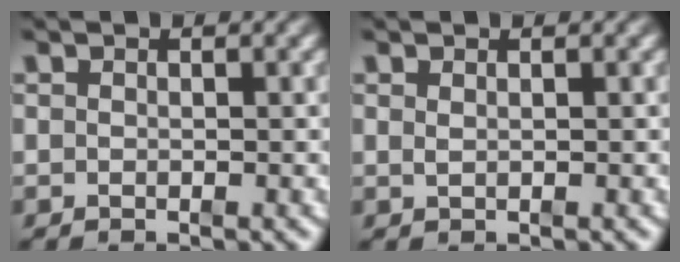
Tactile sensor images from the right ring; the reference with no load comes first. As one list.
[{"total": 0.7, "force": [0.4, -0.6, 0.2], "torque": [-0.004, -0.006, 0.014]}]